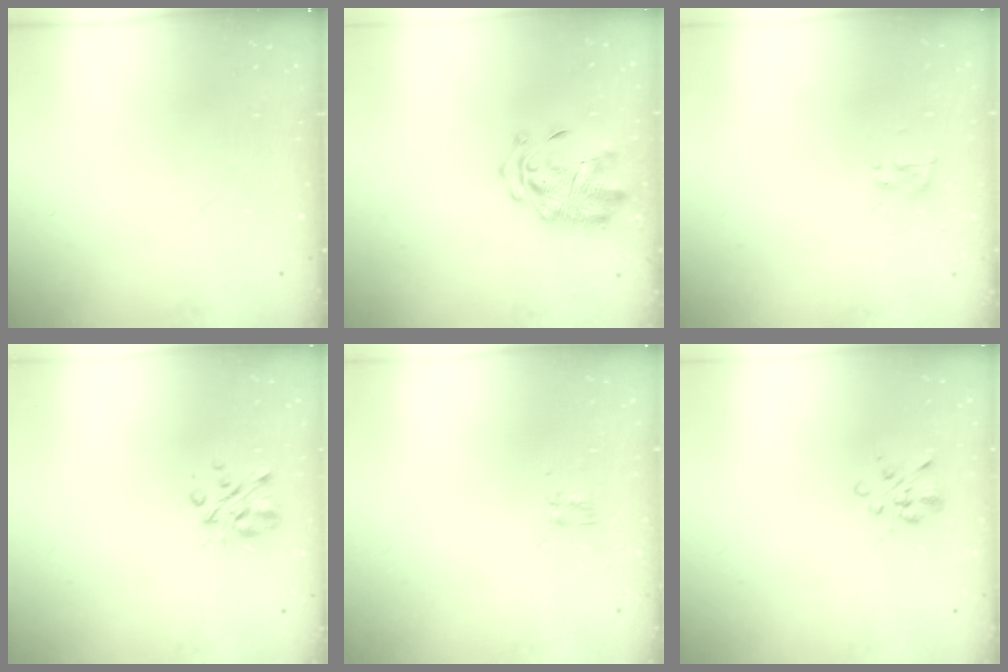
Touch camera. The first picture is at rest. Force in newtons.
{"total": 3.2, "press": 3.0, "slide": 1.0}
{"total": 1.8, "press": 1.7, "slide": 0.7}
{"total": 4.0, "press": 3.9, "slide": 1.1}
{"total": 2.3, "press": 2.0, "slide": 1.2}
{"total": 2.2, "press": 1.9, "slide": 1.1}